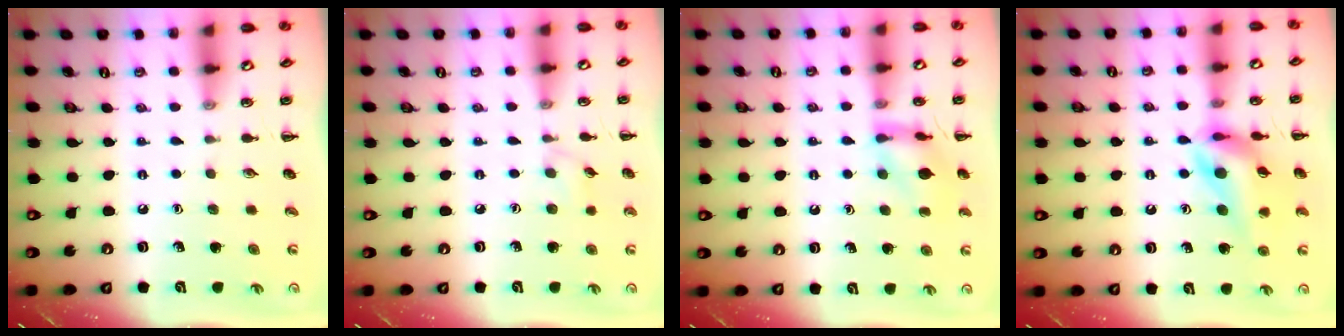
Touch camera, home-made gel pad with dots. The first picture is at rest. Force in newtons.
{"total": 3.3, "press": 3.1, "slide": 1.2}
{"total": 12.8, "press": 12.8, "slide": 1.0}
{"total": 13.4, "press": 13.0, "slide": 3.0}